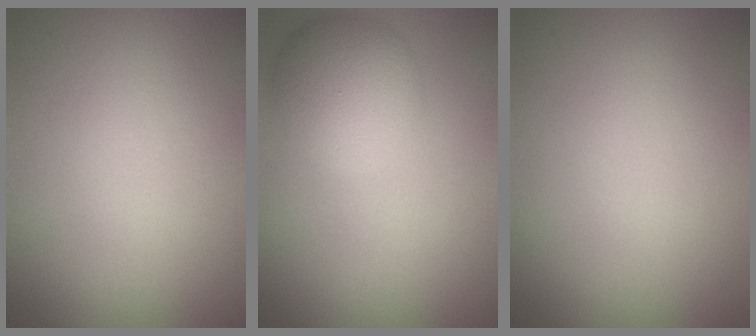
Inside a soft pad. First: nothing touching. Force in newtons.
{"total": 5.4, "press": 5.4, "slide": 0.3}
{"total": 0.0}